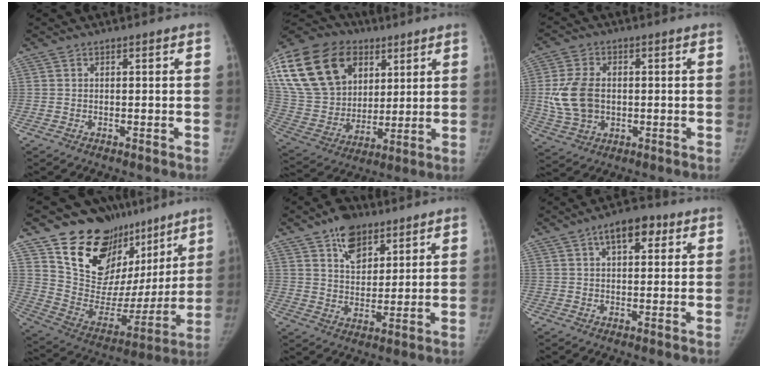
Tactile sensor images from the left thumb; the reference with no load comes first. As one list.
[{"total": 28.3, "force": [11.6, 20.2, 16.0], "torque": [-0.325, 0.021, 0.217]}, {"total": 10.3, "force": [0.1, 7.3, 7.3], "torque": [-0.136, 0.004, 0.008]}, {"total": 25.6, "force": [16.6, 15.7, 11.7], "torque": [-0.127, -0.070, 0.265]}, {"total": 9.6, "force": [5.9, 5.7, 4.9], "torque": [-0.050, -0.032, 0.100]}, {"total": 7.2, "force": [3.3, 3.7, 5.3], "torque": [-0.056, 0.003, 0.043]}]